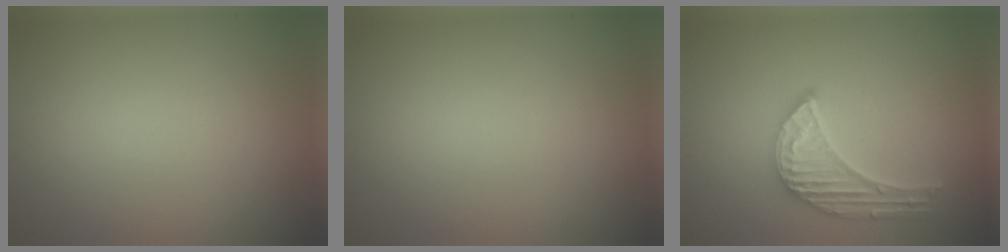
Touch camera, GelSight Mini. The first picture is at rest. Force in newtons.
{"total": 0.0}
{"total": 5.1, "press": 3.9, "slide": 3.3}